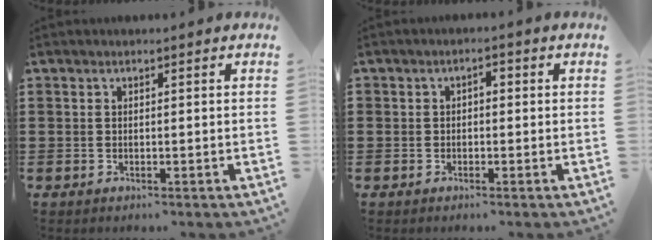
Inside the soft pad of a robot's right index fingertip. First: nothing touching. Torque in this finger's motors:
{"motor_torque": [0.77, 0.56, 0.29, 0.05]}